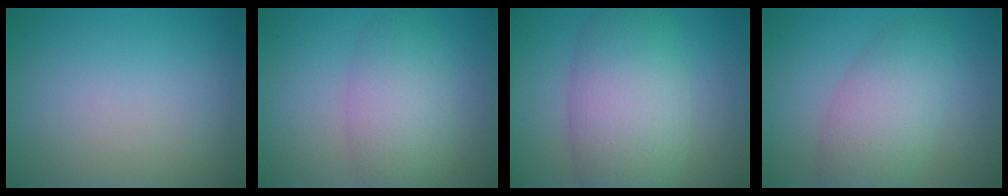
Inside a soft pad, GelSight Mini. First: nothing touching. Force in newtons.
{"total": 5.0, "press": 5.0, "slide": 0.3}
{"total": 8.6, "press": 8.5, "slide": 0.7}
{"total": 5.5, "press": 5.5, "slide": 0.2}